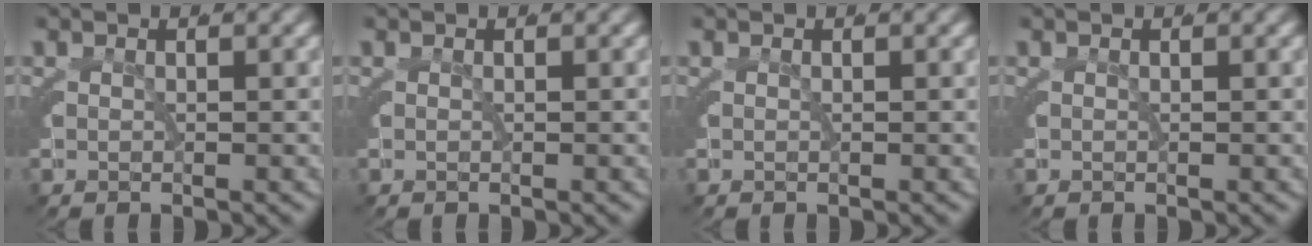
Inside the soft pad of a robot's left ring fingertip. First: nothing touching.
{"total": 0.0}
{"total": 0.0}
{"total": 0.0}